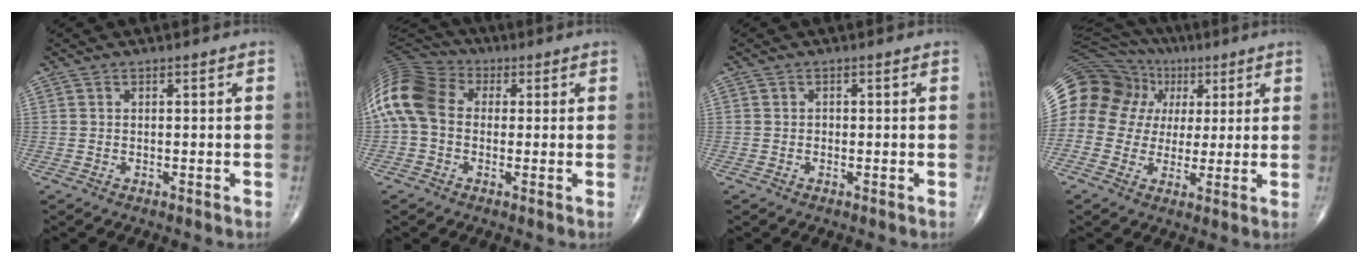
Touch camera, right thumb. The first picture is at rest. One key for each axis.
{"total": 14.5, "fx": 1.1, "fy": 10.8, "fz": 9.5, "tx": -0.197, "ty": 0.037, "tz": 0.009}
{"total": 0.5, "fx": -0.2, "fy": 0.5, "fz": 0.2, "tx": 0.002, "ty": 0.003, "tz": -0.005}
{"total": 25.2, "fx": 6.1, "fy": 22.1, "fz": 10.4, "tx": -0.253, "ty": 0.099, "tz": 0.119}